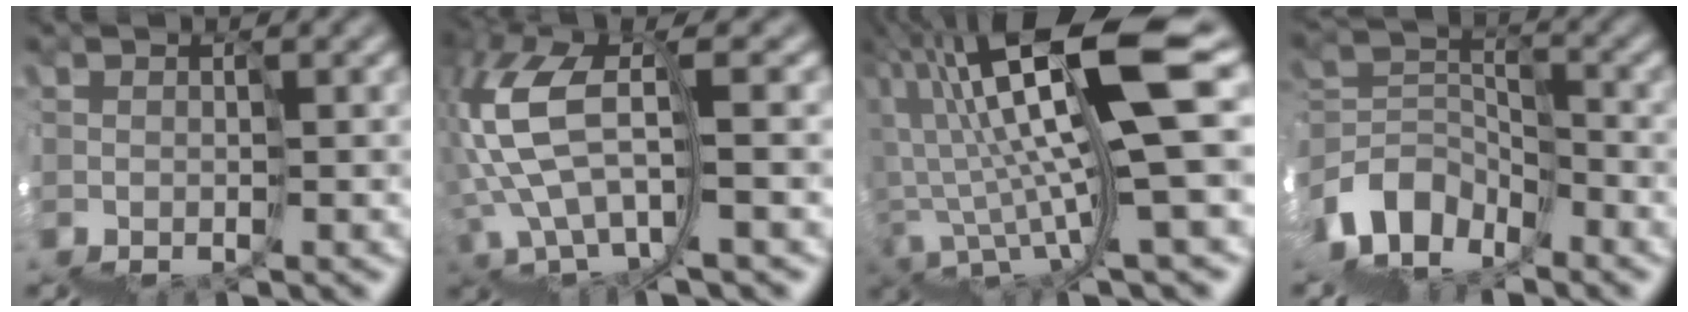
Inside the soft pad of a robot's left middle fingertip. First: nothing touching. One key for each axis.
{"total": 6.2, "fx": 2.0, "fy": 2.9, "fz": 5.1, "tx": -0.130, "ty": 0.026, "tz": 0.035}
{"total": 10.1, "fx": 4.0, "fy": 0.8, "fz": 9.3, "tx": -0.143, "ty": 0.045, "tz": 0.079}
{"total": 3.1, "fx": -2.3, "fy": 1.9, "fz": -0.9, "tx": 0.024, "ty": 0.028, "tz": -0.061}